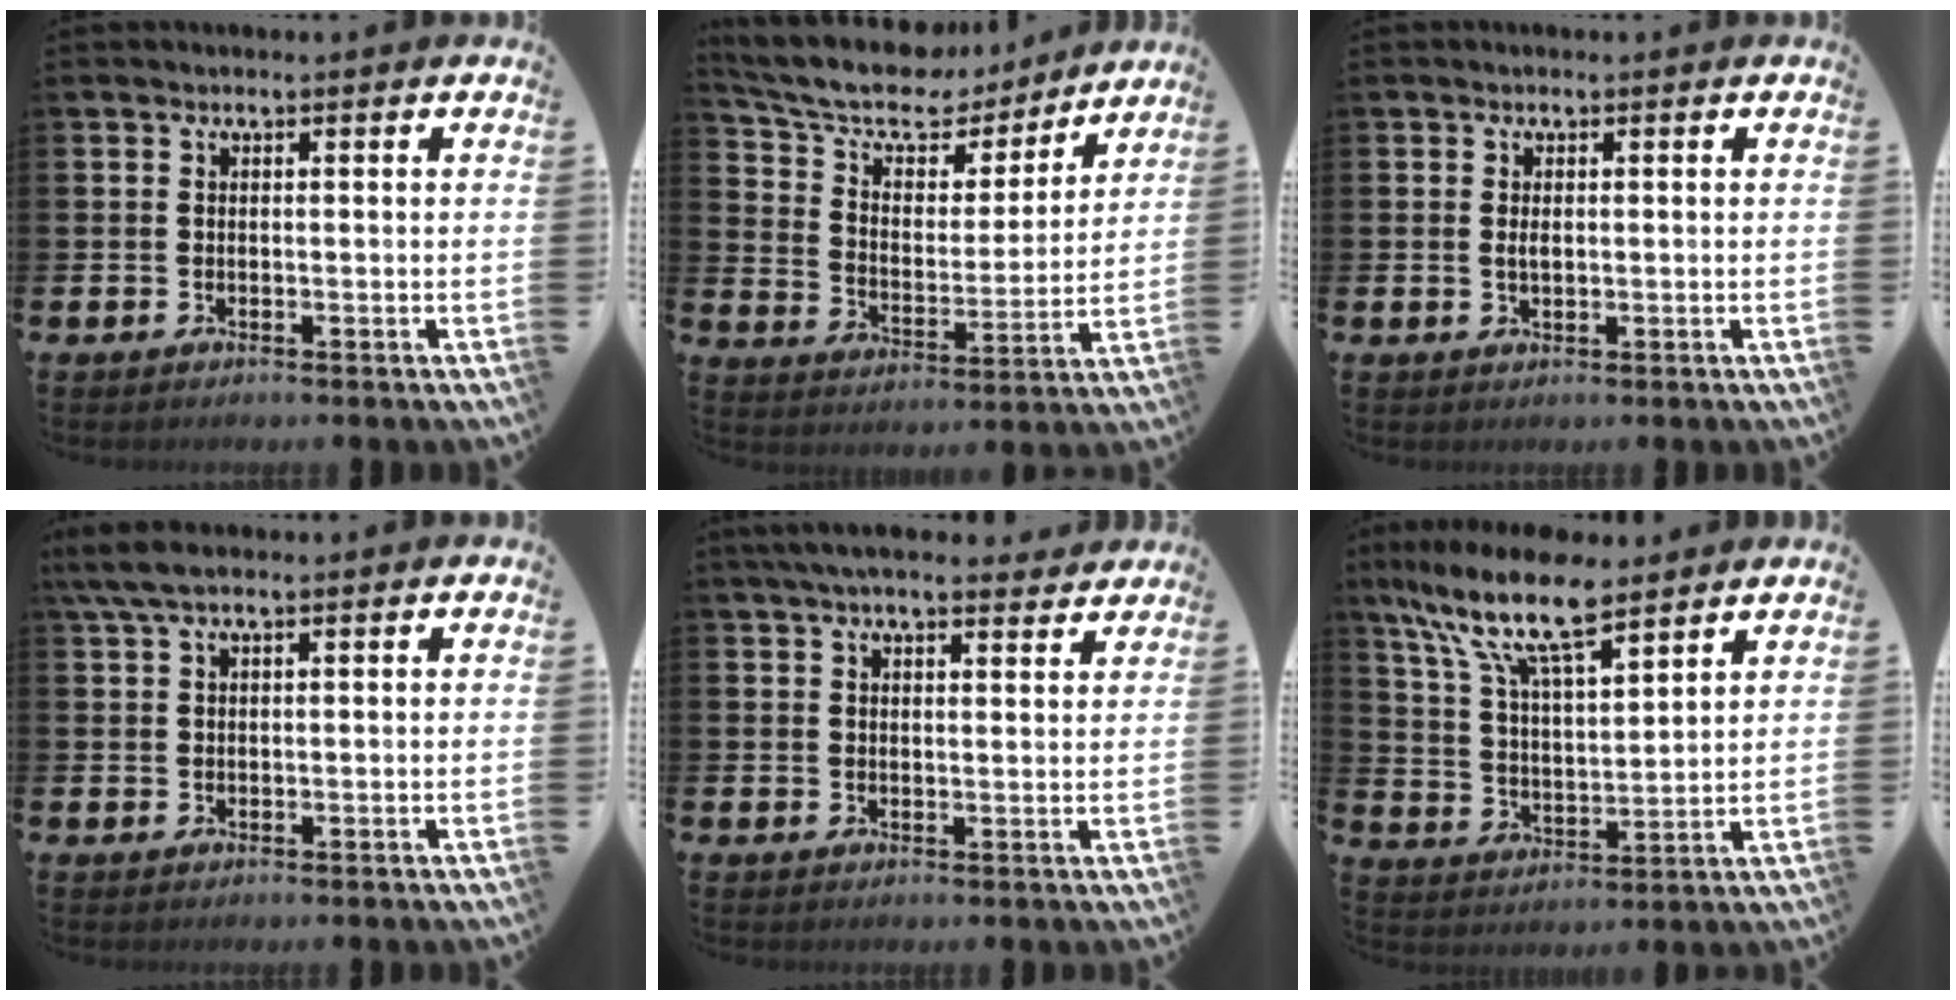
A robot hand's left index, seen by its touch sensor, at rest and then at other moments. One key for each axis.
{"total": 10.4, "fx": 9.1, "fy": 3.8, "fz": 3.2, "tx": -0.099, "ty": -0.059, "tz": 0.156}
{"total": 1.0, "fx": 0.2, "fy": 0.5, "fz": 0.8, "tx": -0.009, "ty": 0.000, "tz": 0.000}
{"total": 3.8, "fx": 2.6, "fy": 0.9, "fz": 2.6, "tx": -0.061, "ty": 0.003, "tz": 0.047}
{"total": 5.0, "fx": 4.5, "fy": 0.8, "fz": 1.9, "tx": -0.042, "ty": -0.011, "tz": 0.082}
{"total": 12.1, "fx": 9.5, "fy": 3.3, "fz": 6.7, "tx": -0.158, "ty": -0.035, "tz": 0.166}